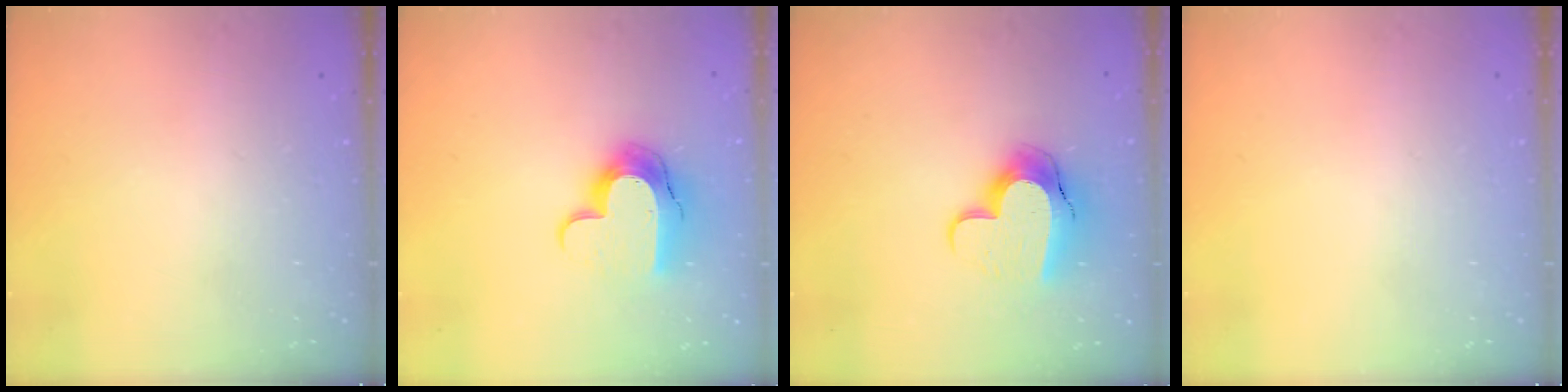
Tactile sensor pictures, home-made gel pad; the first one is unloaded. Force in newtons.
{"total": 13.0, "press": 13.0, "slide": 1.0}
{"total": 13.7, "press": 13.6, "slide": 1.0}
{"total": 0.0}